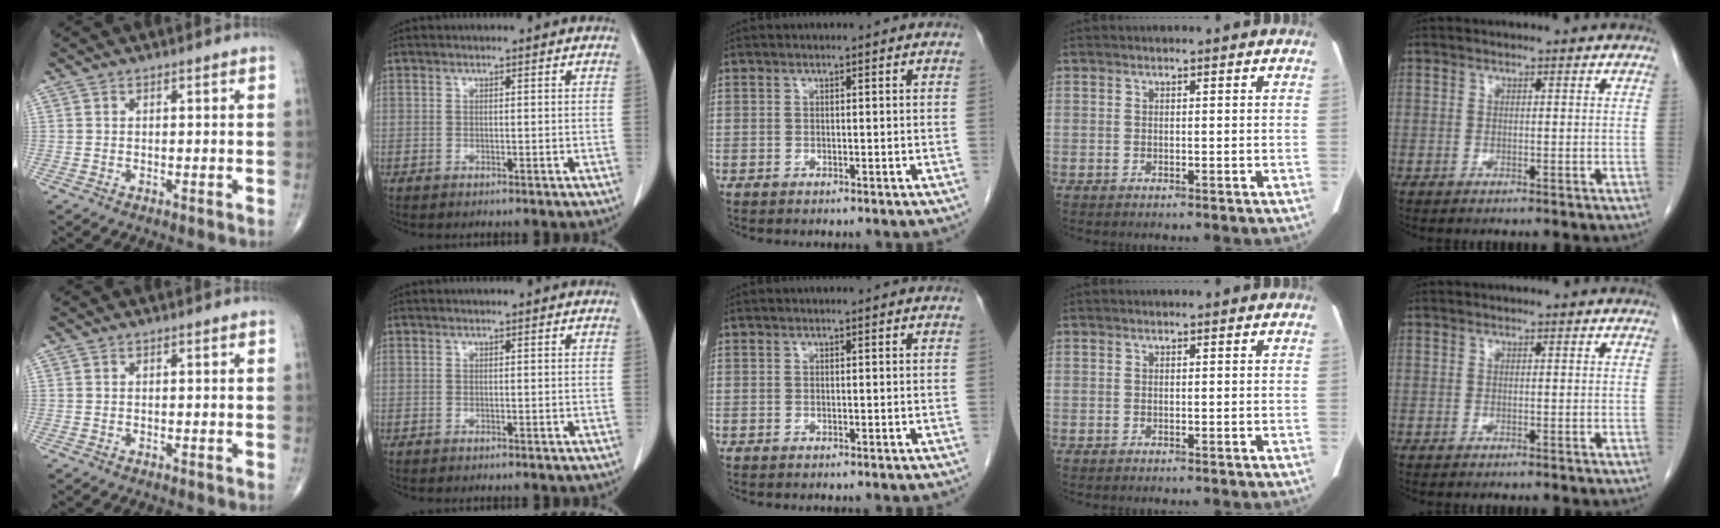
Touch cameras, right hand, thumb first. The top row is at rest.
{}